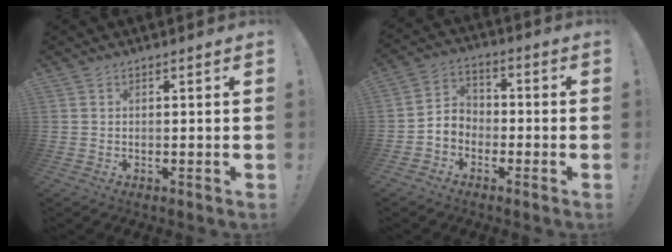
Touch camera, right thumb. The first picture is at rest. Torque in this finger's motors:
{"motor_torque": [0.00, -0.02, 0.00, 0.01, 0.00]}